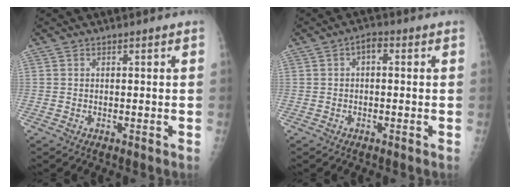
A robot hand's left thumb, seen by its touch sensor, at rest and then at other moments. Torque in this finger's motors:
{"motor_torque": [-0.05, -0.01, 0.31, 0.08, 0.12]}